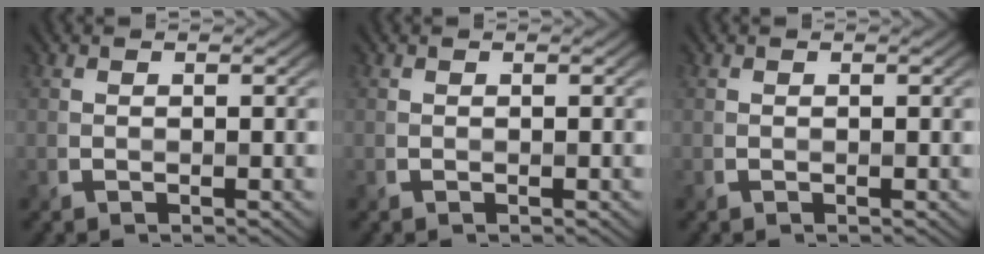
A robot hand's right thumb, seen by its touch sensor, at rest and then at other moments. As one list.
[{"total": 0.0}, {"total": 0.0}]